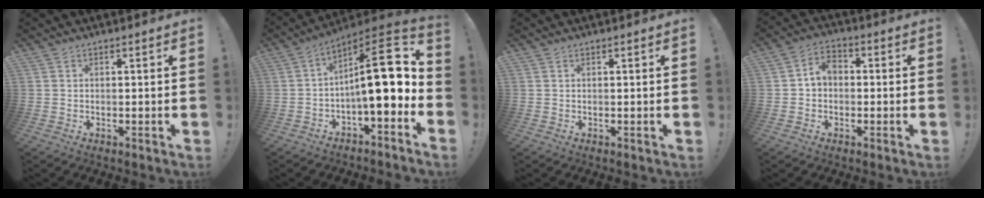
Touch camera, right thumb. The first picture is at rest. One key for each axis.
{"total": 17.2, "fx": 0.3, "fy": 5.6, "fz": 16.3, "tx": -0.235, "ty": 0.002, "tz": 0.000}
{"total": 0.0}
{"total": 5.5, "fx": -0.1, "fy": 4.3, "fz": 3.4, "tx": -0.059, "ty": 0.015, "tz": 0.000}